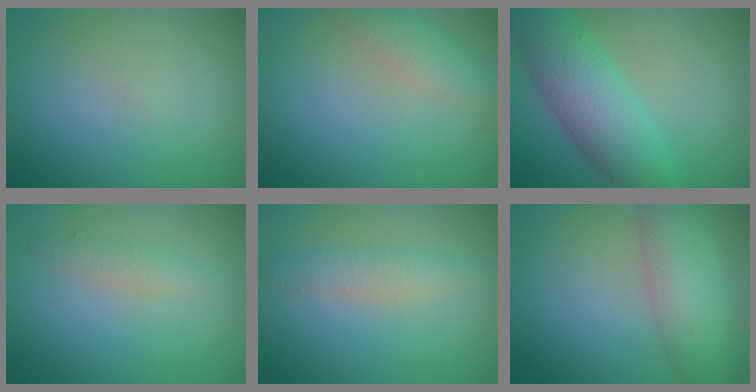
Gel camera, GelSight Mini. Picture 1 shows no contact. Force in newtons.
{"total": 3.3, "press": 3.3, "slide": 0.1}
{"total": 7.4, "press": 7.4, "slide": 0.2}
{"total": 1.4, "press": 1.4, "slide": 0.1}
{"total": 2.4, "press": 2.4, "slide": 0.1}
{"total": 5.6, "press": 5.6, "slide": 0.2}